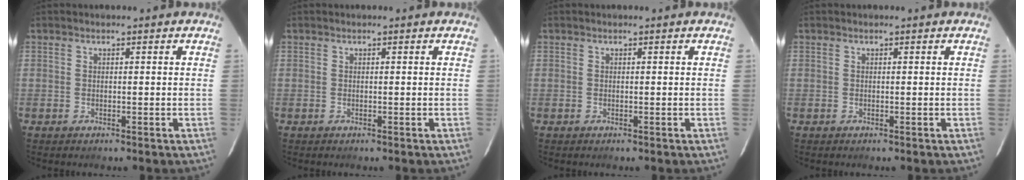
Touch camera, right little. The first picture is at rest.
{"total": 0.0}
{"total": 0.0}
{"total": 0.0}